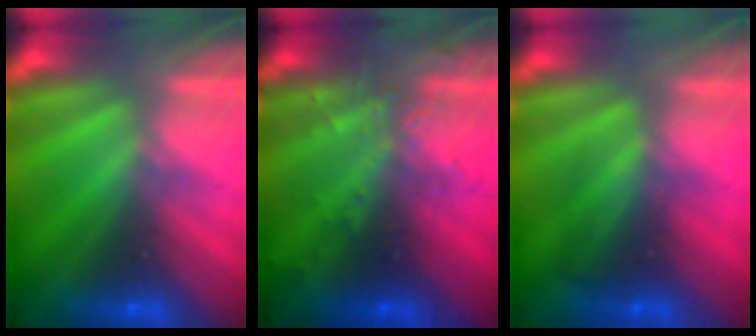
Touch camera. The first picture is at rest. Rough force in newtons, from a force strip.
{"total": 2.9}
{"total": 2.4}